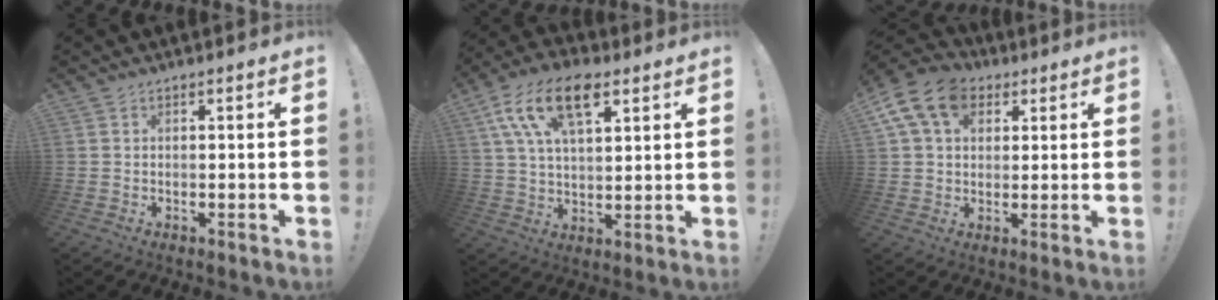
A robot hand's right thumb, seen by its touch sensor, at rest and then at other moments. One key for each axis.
{"total": 16.4, "fx": 7.8, "fy": 8.3, "fz": 11.8, "tx": -0.215, "ty": -0.015, "tz": 0.139}
{"total": 14.3, "fx": 5.7, "fy": 10.1, "fz": 8.3, "tx": -0.149, "ty": -0.012, "tz": 0.111}